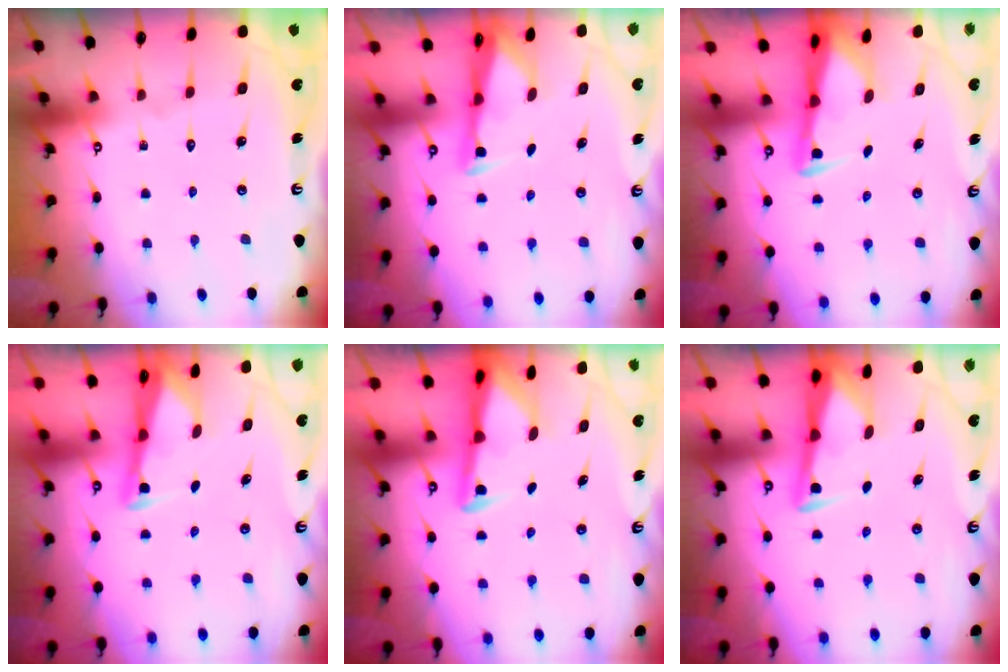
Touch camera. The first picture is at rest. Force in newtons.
{"total": 2.6, "press": 2.6, "slide": 0.4}
{"total": 3.0, "press": 2.9, "slide": 0.5}
{"total": 2.5, "press": 2.5, "slide": 0.2}
{"total": 2.9, "press": 2.9, "slide": 0.7}
{"total": 3.0, "press": 2.9, "slide": 0.4}